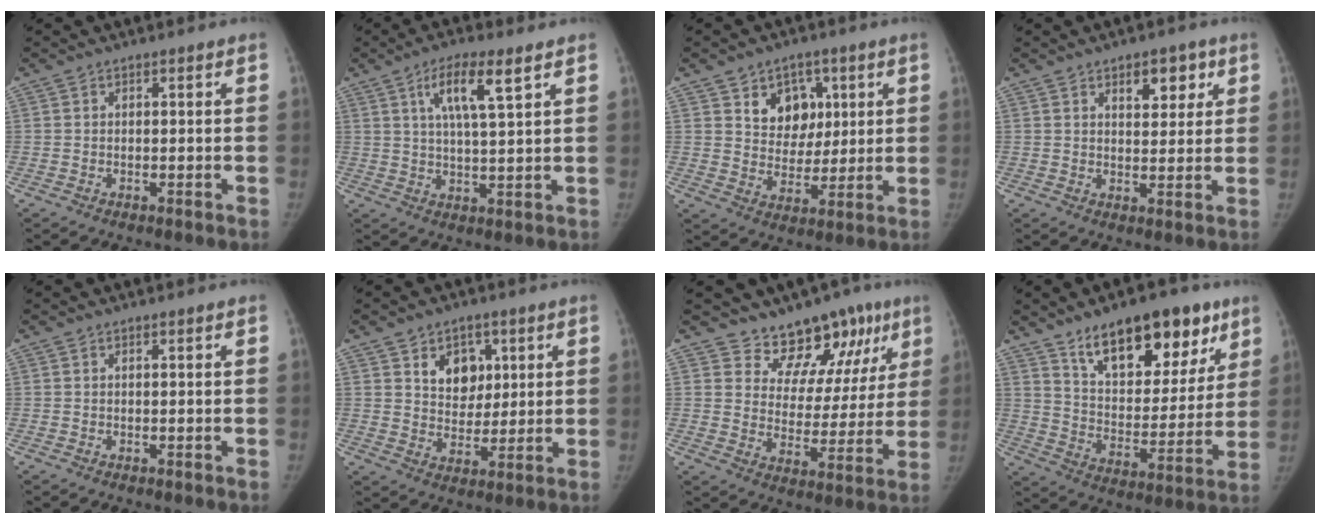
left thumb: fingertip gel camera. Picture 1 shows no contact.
{"total": 8.8, "force": [4.4, 1.8, 7.5], "torque": [-0.134, -0.017, 0.080]}
{"total": 9.7, "force": [4.1, 7.6, 4.4], "torque": [-0.022, -0.018, 0.069]}
{"total": 6.6, "force": [3.4, 3.6, 4.4], "torque": [-0.031, -0.017, 0.047]}
{"total": 0.0}
{"total": 8.6, "force": [3.5, 6.4, 4.4], "torque": [-0.027, -0.018, 0.059]}
{"total": 14.3, "force": [10.5, 8.3, 4.9], "torque": [-0.005, -0.067, 0.138]}
{"total": 22.0, "force": [13.4, 10.9, 13.7], "torque": [-0.148, -0.048, 0.216]}